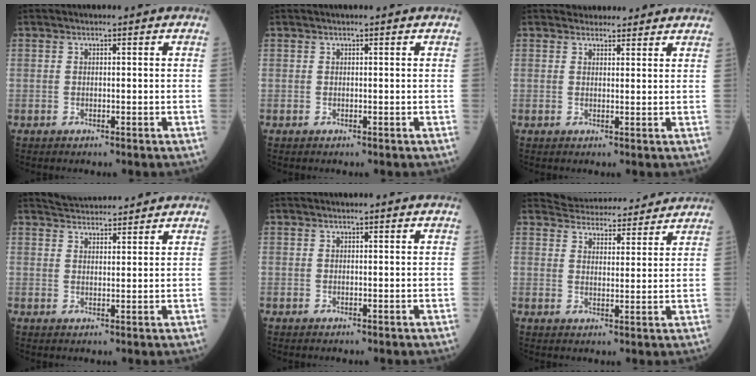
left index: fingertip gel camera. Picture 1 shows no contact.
{"total": 0.0}
{"total": 4.5, "force": [4.2, 1.3, 0.6], "torque": [-0.005, 0.016, 0.050]}
{"total": 6.3, "force": [6.2, 0.5, 1.0], "torque": [-0.025, 0.030, 0.094]}
{"total": 1.0, "force": [0.9, 0.0, 0.5], "torque": [-0.010, 0.014, 0.015]}
{"total": 12.8, "force": [12.4, 2.4, 2.2], "torque": [-0.025, 0.020, 0.162]}